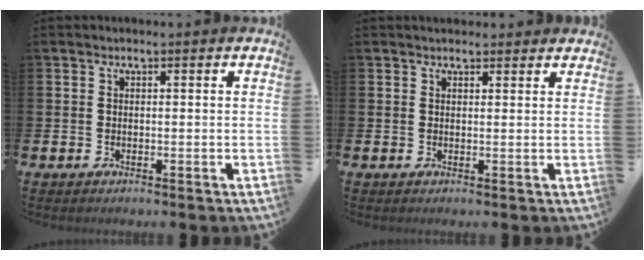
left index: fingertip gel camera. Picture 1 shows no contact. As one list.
[{"total": 1.5, "force": [1.4, 0.5, 0.1], "torque": [0.007, -0.001, 0.024]}]